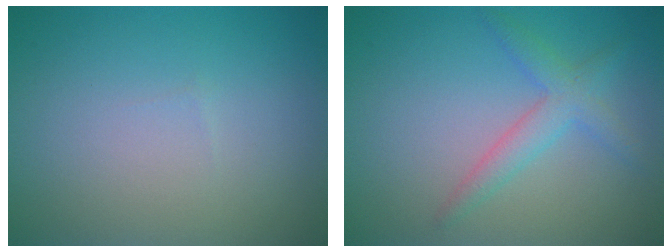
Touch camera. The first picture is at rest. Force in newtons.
{"total": 2.6, "press": 2.6, "slide": 0.1}